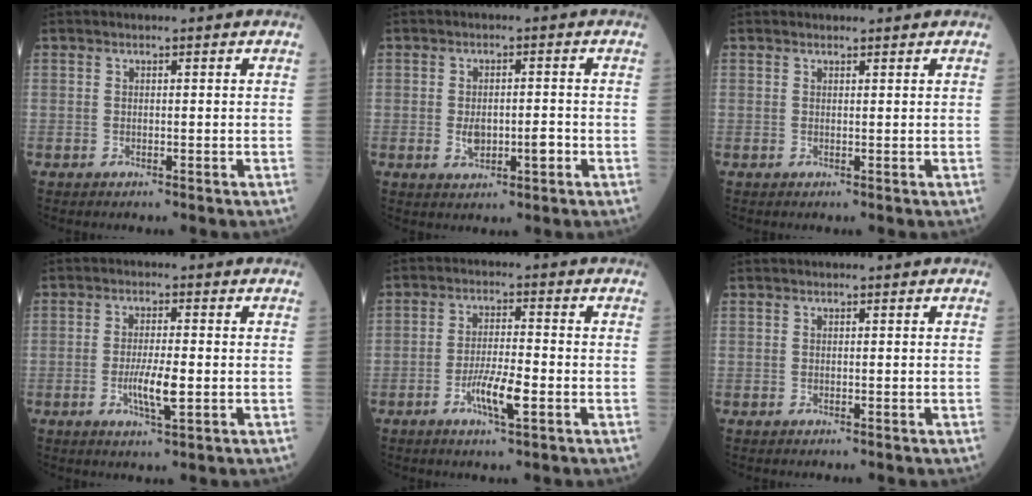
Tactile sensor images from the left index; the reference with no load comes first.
{"total": 4.2, "force": [-1.2, 1.9, 3.6], "torque": [-0.057, 0.002, -0.013]}
{"total": 1.1, "force": [1.1, 0.2, 0.0], "torque": [-0.004, 0.004, 0.016]}
{"total": 4.7, "force": [-1.2, 0.6, 4.5], "torque": [-0.084, -0.007, -0.019]}
{"total": 5.6, "force": [-2.4, 0.7, 5.0], "torque": [-0.093, -0.005, -0.045]}
{"total": 0.0}